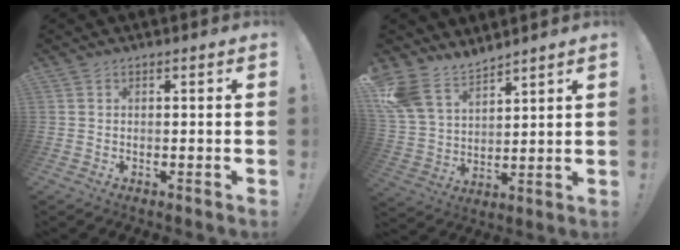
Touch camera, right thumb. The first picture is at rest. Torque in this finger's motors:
{"motor_torque": [0.40, 1.91, 0.39, 0.29, 0.20]}